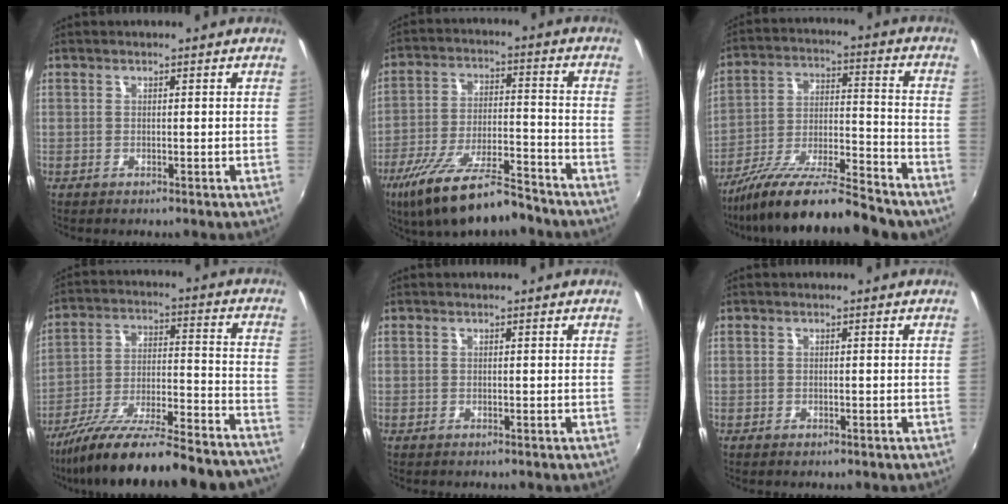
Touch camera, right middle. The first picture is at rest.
{"total": 16.2, "force": [-12.6, 3.3, 9.6], "torque": [-0.191, -0.030, -0.215]}
{"total": 18.9, "force": [-15.4, 2.4, 10.6], "torque": [-0.187, -0.030, -0.255]}
{"total": 27.1, "force": [-23.9, 3.0, 12.5], "torque": [-0.194, -0.047, -0.342]}
{"total": 0.7, "force": [-0.1, -0.6, -0.2], "torque": [0.005, -0.005, -0.003]}
{"total": 0.8, "force": [-0.7, -0.2, 0.3], "torque": [-0.004, -0.008, -0.013]}